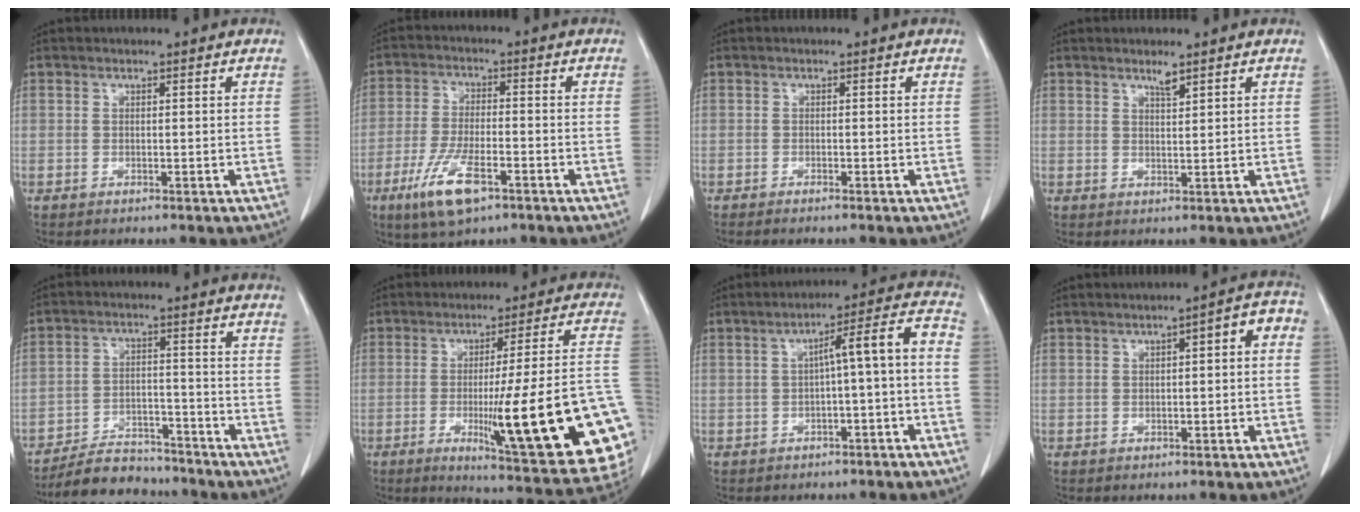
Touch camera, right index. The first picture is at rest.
{"total": 9.3, "force": [-5.1, 2.5, 7.4], "torque": [-0.152, -0.017, -0.089]}
{"total": 1.1, "force": [-1.0, -0.2, 0.5], "torque": [-0.010, 0.000, -0.015]}
{"total": 1.6, "force": [1.3, 0.1, 0.9], "torque": [-0.019, -0.003, 0.026]}
{"total": 9.6, "force": [-8.8, 3.2, 1.6], "torque": [-0.019, 0.010, -0.146]}
{"total": 25.4, "force": [-5.8, 1.5, 24.6], "torque": [-0.237, -0.010, -0.077]}
{"total": 7.8, "force": [-1.6, 0.5, 7.6], "torque": [-0.102, 0.032, -0.023]}
{"total": 4.2, "force": [0.2, 1.3, 4.0], "torque": [-0.048, 0.027, -0.003]}